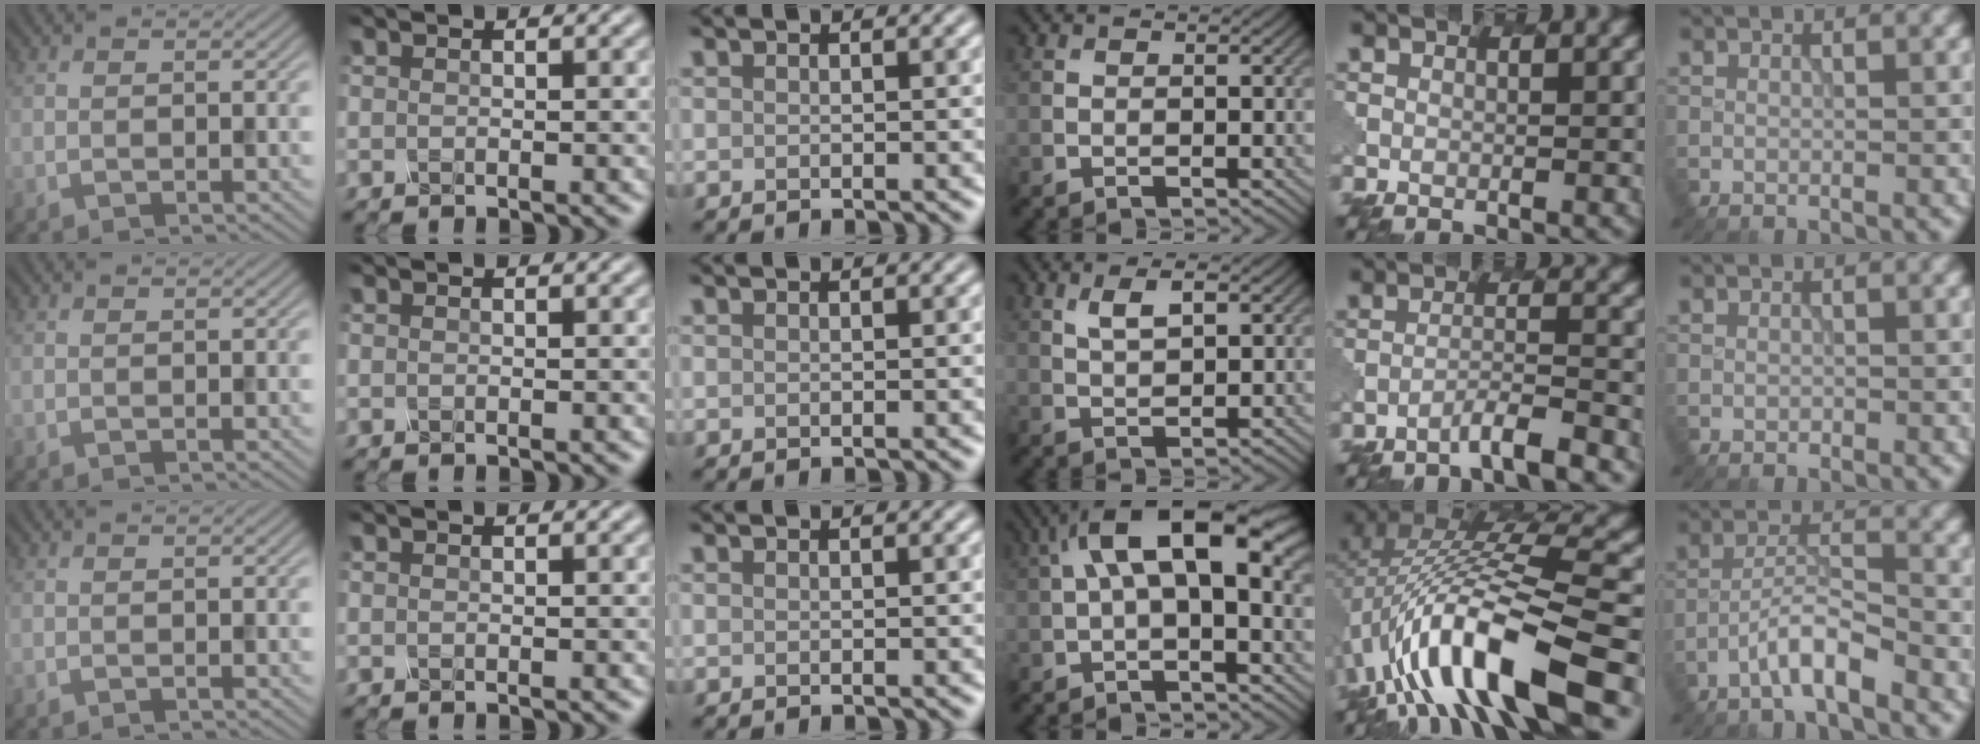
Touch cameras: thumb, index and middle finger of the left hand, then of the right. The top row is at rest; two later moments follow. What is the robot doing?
{"motion": "shake", "object": "salt shaker"}